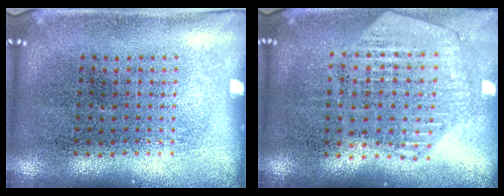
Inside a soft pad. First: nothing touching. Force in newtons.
{"total": 1.1, "press": 1.1, "slide": 0.1}